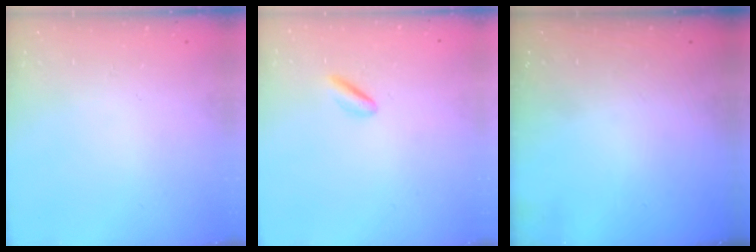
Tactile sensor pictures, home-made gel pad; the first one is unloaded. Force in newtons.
{"total": 2.8, "press": 2.7, "slide": 0.8}
{"total": 0.0}